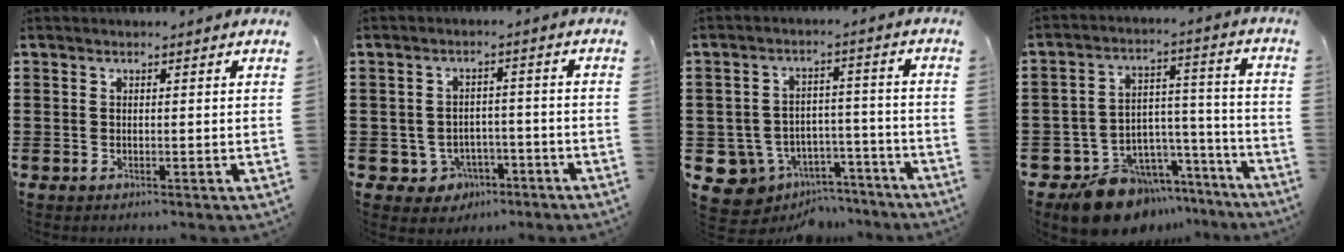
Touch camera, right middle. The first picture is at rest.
{"total": 3.4, "force": [-2.3, 2.3, 0.9], "torque": [-0.026, 0.004, -0.048]}
{"total": 6.5, "force": [-4.8, 4.2, 1.5], "torque": [-0.051, 0.017, -0.092]}
{"total": 12.2, "force": [-10.4, 5.9, 2.2], "torque": [-0.041, 0.053, -0.188]}